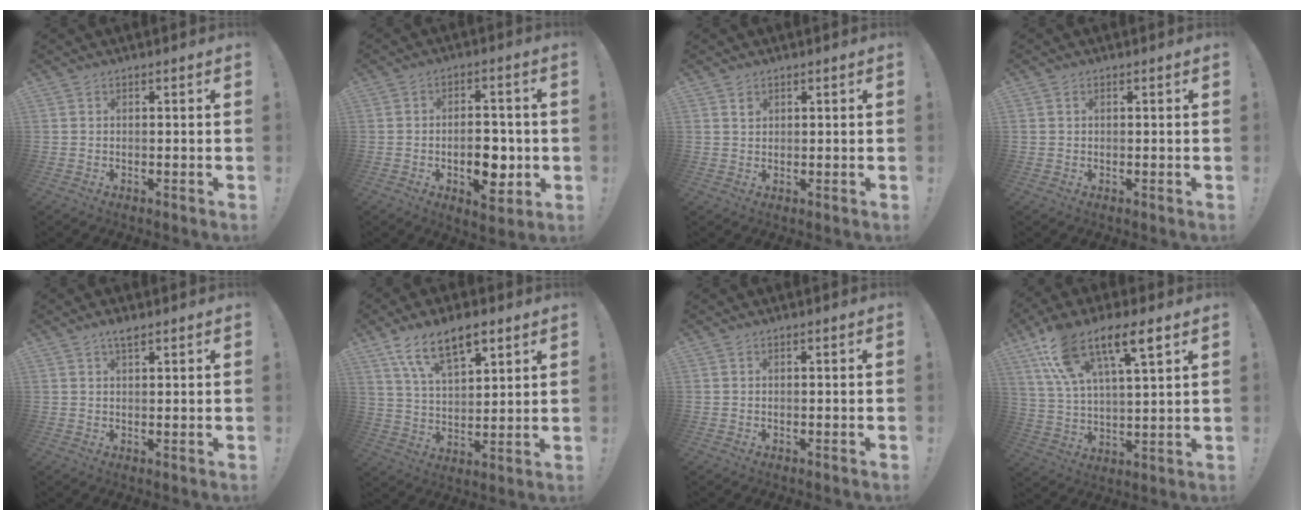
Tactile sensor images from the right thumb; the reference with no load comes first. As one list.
[{"total": 10.0, "force": [-2.6, 6.0, 7.6], "torque": [-0.109, 0.014, -0.039]}, {"total": 1.4, "force": [0.9, 1.0, 0.4], "torque": [0.006, -0.005, 0.014]}, {"total": 0.6, "force": [0.3, 0.5, 0.2], "torque": [-0.010, 0.006, 0.007]}, {"total": 2.7, "force": [2.0, 0.6, 1.7], "torque": [-0.025, -0.007, 0.033]}, {"total": 13.4, "force": [8.4, 6.2, 8.5], "torque": [-0.142, -0.035, 0.152]}, {"total": 0.0}, {"total": 15.4, "force": [9.3, 5.6, 10.9], "torque": [-0.192, -0.036, 0.160]}]